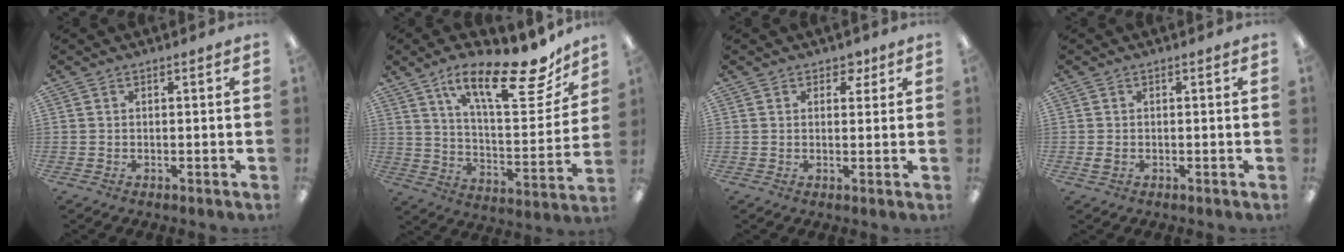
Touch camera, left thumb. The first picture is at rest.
{"total": 22.1, "force": [14.6, 6.9, 15.2], "torque": [-0.225, -0.093, 0.234]}
{"total": 3.1, "force": [1.9, 2.0, 1.2], "torque": [-0.003, -0.005, 0.031]}
{"total": 1.4, "force": [-0.3, 1.0, 0.9], "torque": [-0.015, 0.002, -0.006]}